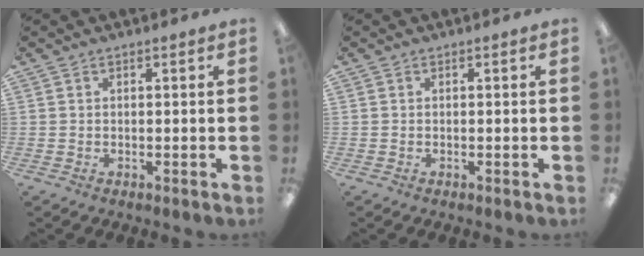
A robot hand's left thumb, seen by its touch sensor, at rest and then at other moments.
{"total": 0.0}